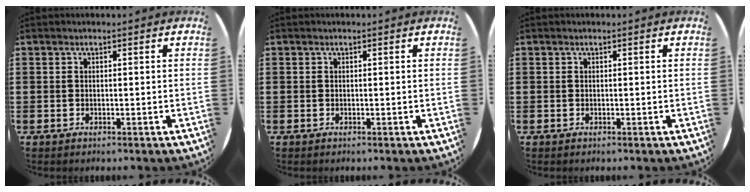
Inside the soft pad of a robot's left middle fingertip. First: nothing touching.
{"total": 0.0}
{"total": 0.0}